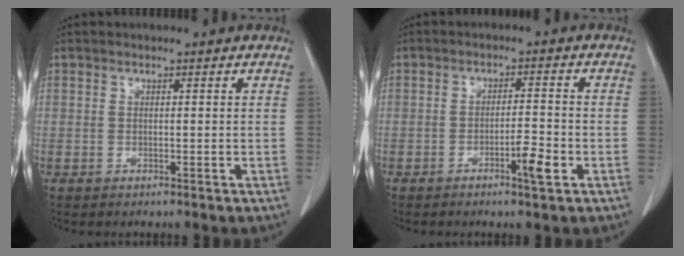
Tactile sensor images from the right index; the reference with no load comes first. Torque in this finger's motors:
{"motor_torque": [0.08, -0.04, 0.04, 0.02]}